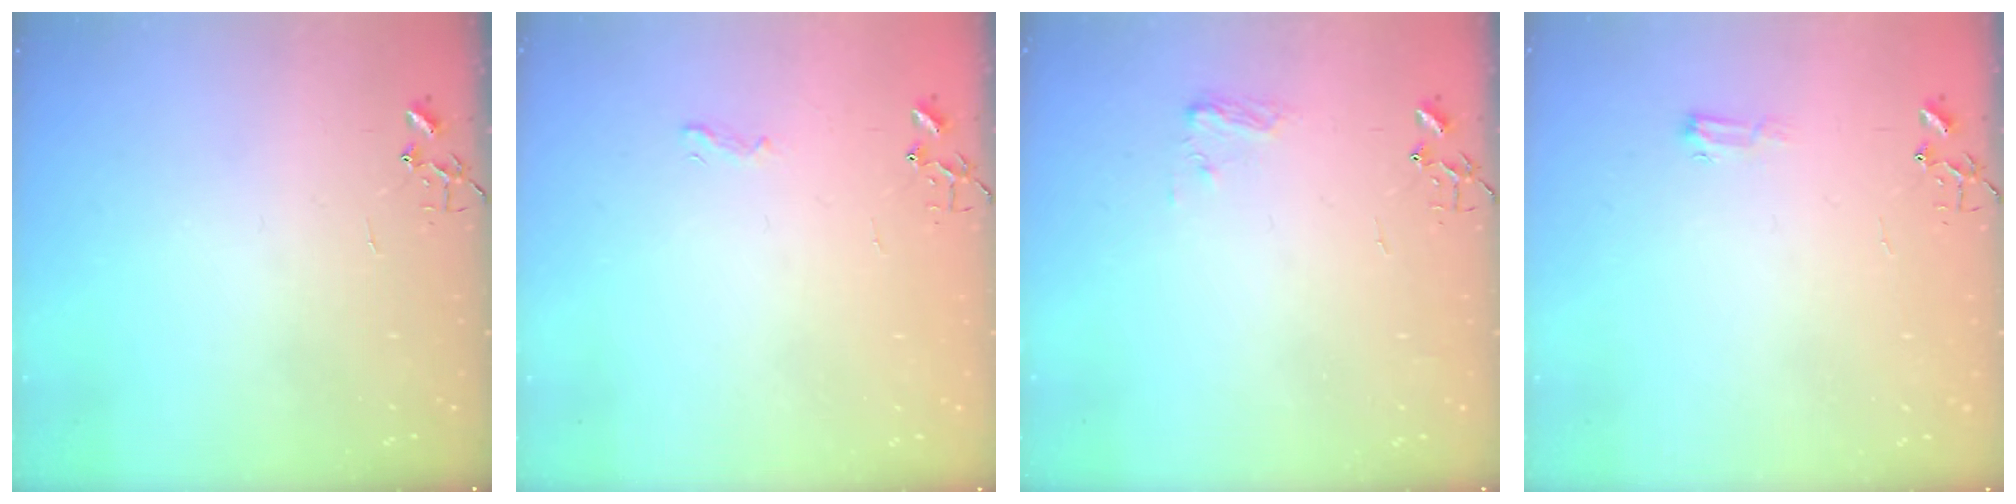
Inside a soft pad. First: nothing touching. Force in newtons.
{"total": 5.0, "press": 5.0, "slide": 0.6}
{"total": 6.2, "press": 6.2, "slide": 0.6}
{"total": 5.1, "press": 5.1, "slide": 0.6}